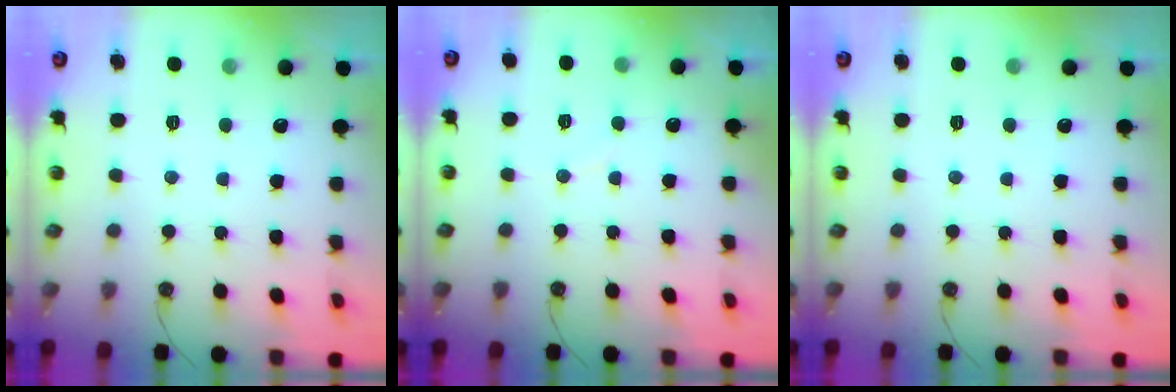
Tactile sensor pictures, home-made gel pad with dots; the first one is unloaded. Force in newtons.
{"total": 2.9, "press": 2.9, "slide": 0.3}
{"total": 0.0}